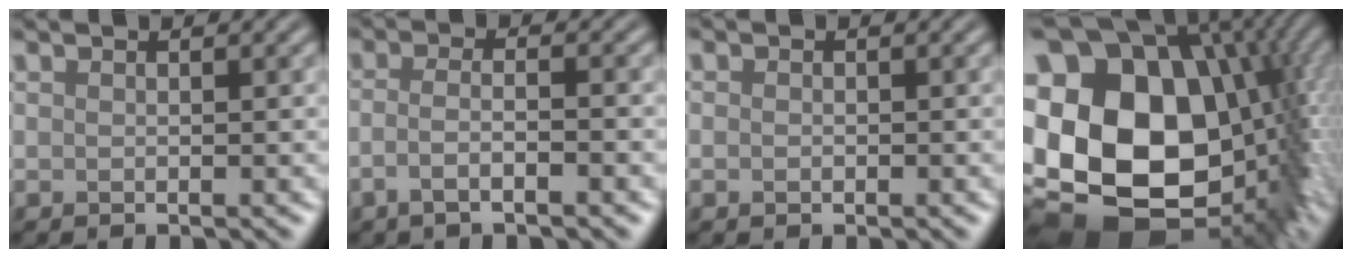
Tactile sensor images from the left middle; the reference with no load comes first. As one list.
[{"total": 2.8, "force": [-1.4, 0.8, 2.3], "torque": [-0.042, 0.001, -0.035]}, {"total": 0.8, "force": [-0.1, 0.7, 0.3], "torque": [-0.003, -0.004, -0.005]}, {"total": 21.9, "force": [0.0, 15.8, 15.1], "torque": [-0.300, -0.008, 0.029]}]